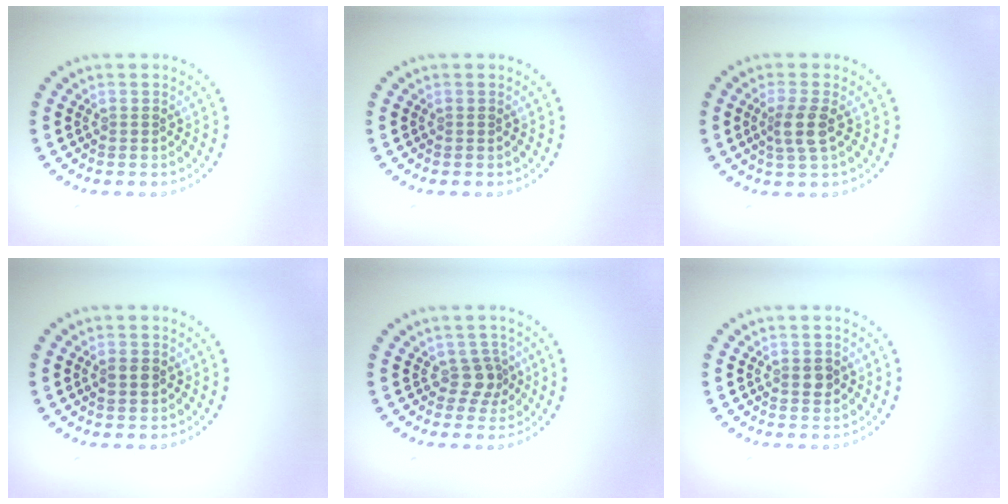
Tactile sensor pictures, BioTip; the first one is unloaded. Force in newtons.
{"total": 0.0}
{"total": 2.5, "press": 2.1, "slide": 1.3}
{"total": 1.3, "press": 1.3, "slide": 0.1}
{"total": 2.0, "press": 1.6, "slide": 1.3}
{"total": 1.3, "press": 1.3, "slide": 0.1}